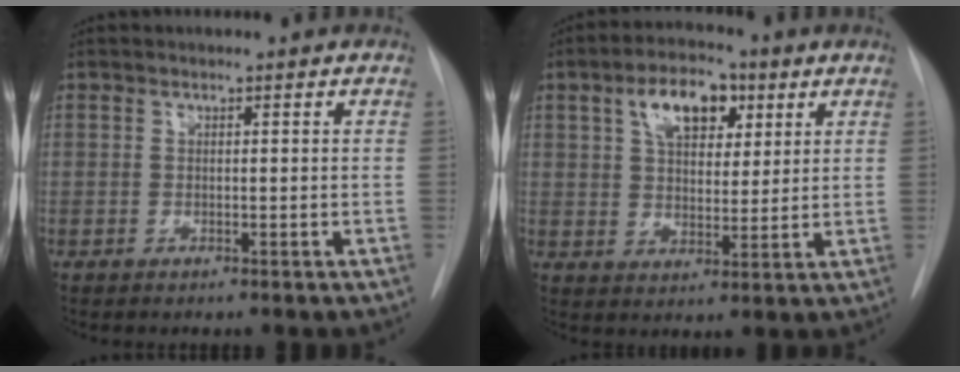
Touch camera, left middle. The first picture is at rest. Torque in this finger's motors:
{"motor_torque": [1.18, -0.50, 0.46, 0.05]}